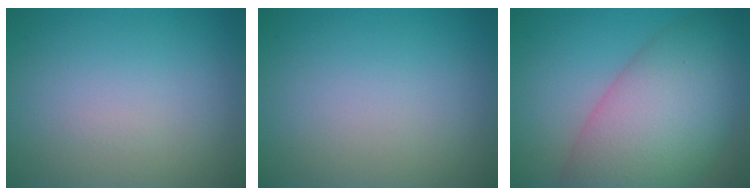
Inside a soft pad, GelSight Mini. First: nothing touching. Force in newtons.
{"total": 0.0}
{"total": 11.2, "press": 11.2, "slide": 0.4}